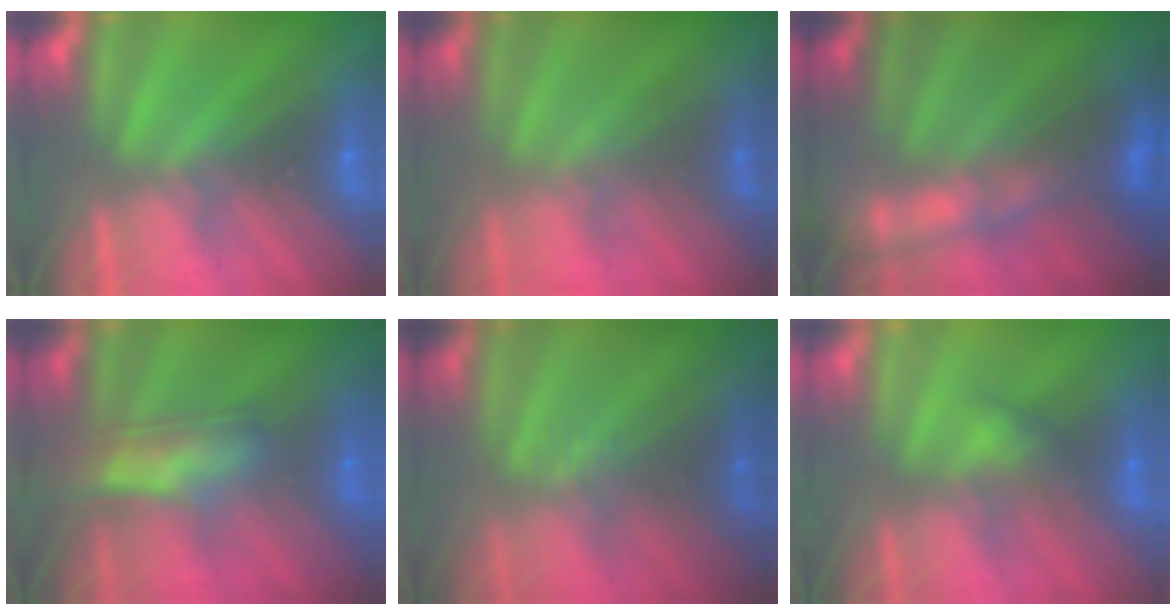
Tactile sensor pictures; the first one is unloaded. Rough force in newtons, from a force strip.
{"total": 1.7}
{"total": 8.1}
{"total": 7.9}
{"total": 2.3}
{"total": 2.9}